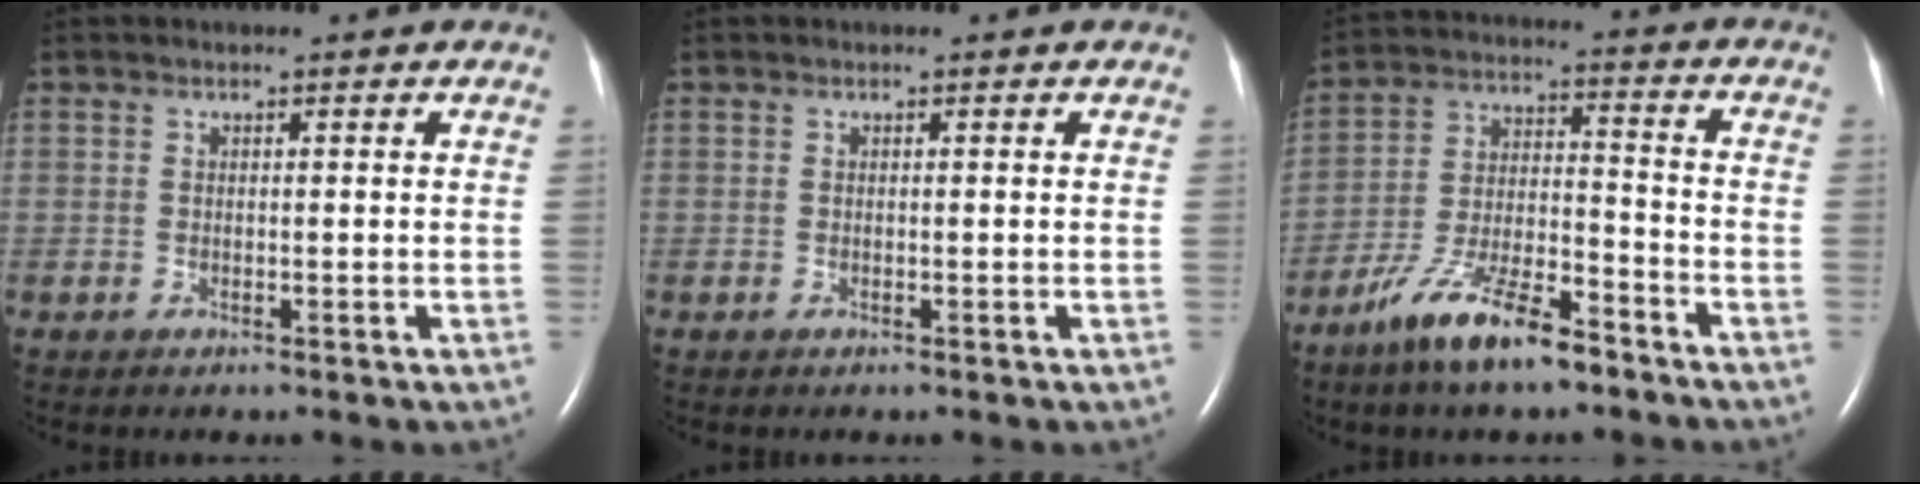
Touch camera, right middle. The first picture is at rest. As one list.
[{"total": 0.0}, {"total": 12.0, "force": [-8.6, 2.7, 7.9], "torque": [-0.158, -0.006, -0.159]}]